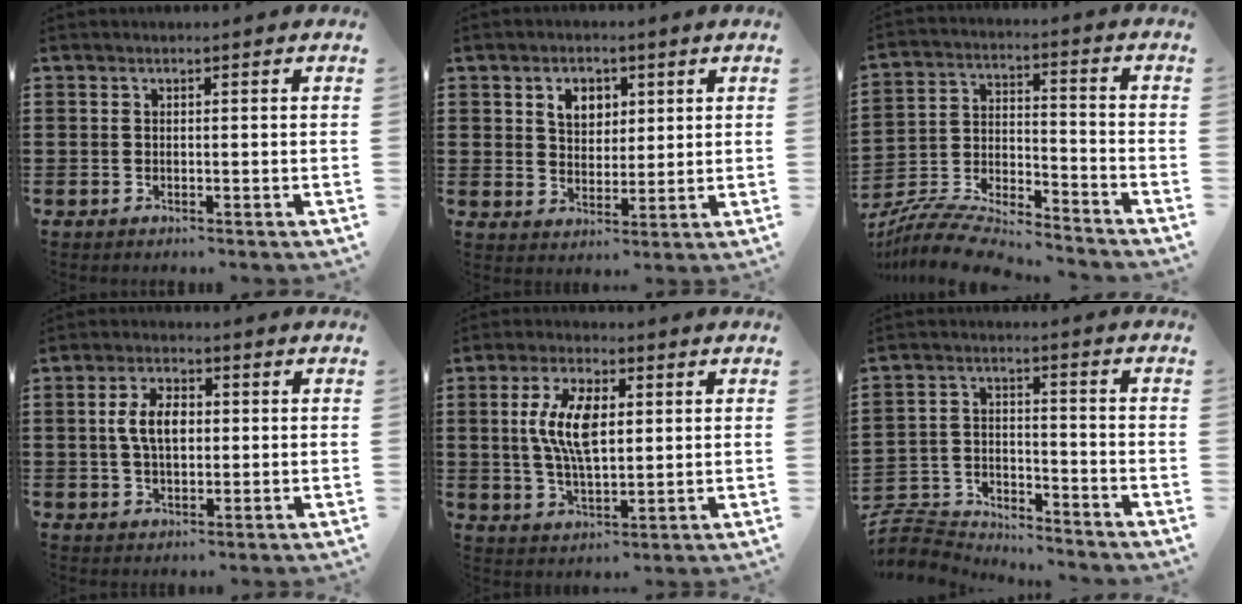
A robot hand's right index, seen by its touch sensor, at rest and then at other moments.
{"total": 4.5, "force": [1.9, 3.3, 2.3], "torque": [-0.050, 0.009, 0.030]}
{"total": 8.2, "force": [-7.8, 1.2, 2.1], "torque": [-0.054, 0.004, -0.159]}
{"total": 5.8, "force": [0.5, 3.1, 4.9], "torque": [-0.100, 0.006, 0.002]}
{"total": 9.3, "force": [1.7, 4.2, 8.1], "torque": [-0.175, 0.009, 0.026]}
{"total": 5.9, "force": [-5.7, 1.4, 0.3], "torque": [-0.025, 0.007, -0.120]}